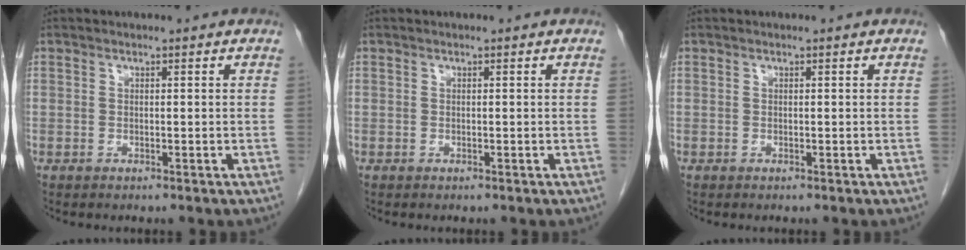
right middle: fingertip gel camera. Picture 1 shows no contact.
{"total": 0.0}
{"total": 0.0}